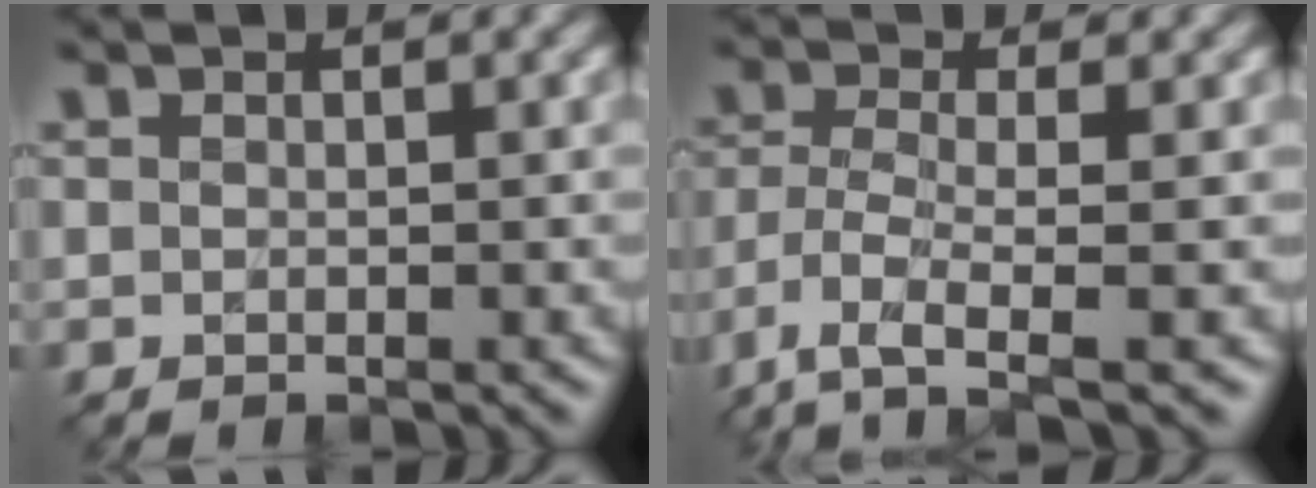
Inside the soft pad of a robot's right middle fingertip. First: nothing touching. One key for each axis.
{"total": 5.3, "fx": -3.1, "fy": 1.4, "fz": 4.1, "tx": -0.086, "ty": -0.010, "tz": -0.066}